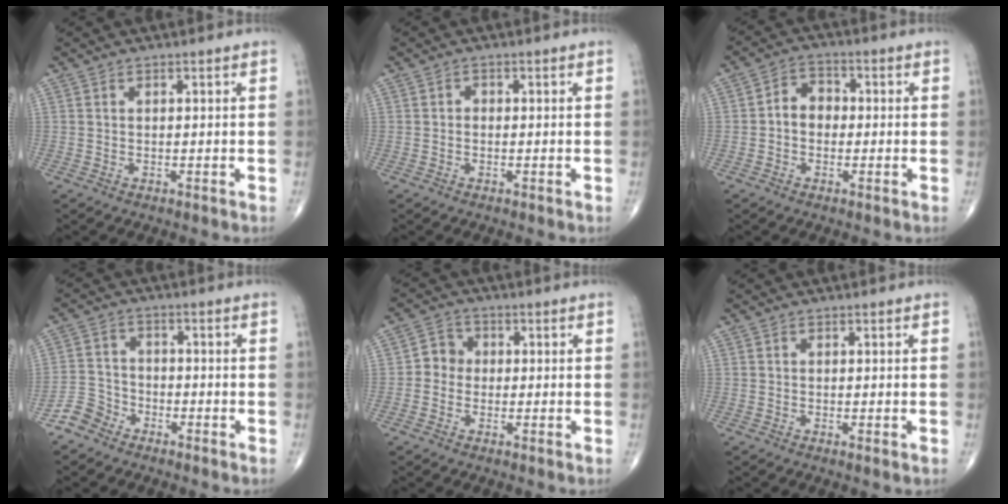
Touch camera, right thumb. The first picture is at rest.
{"total": 0.7, "force": [-0.2, 0.6, 0.3], "torque": [0.001, 0.003, -0.009]}
{"total": 5.0, "force": [-0.5, 4.0, 2.9], "torque": [-0.031, 0.021, -0.020]}
{"total": 4.7, "force": [-3.6, 3.1, 0.4], "torque": [0.009, 0.021, -0.082]}
{"total": 4.0, "force": [-0.4, 3.7, 1.6], "torque": [-0.004, 0.012, -0.019]}
{"total": 0.8, "force": [-0.1, 0.0, 0.7], "torque": [-0.016, -0.003, -0.004]}